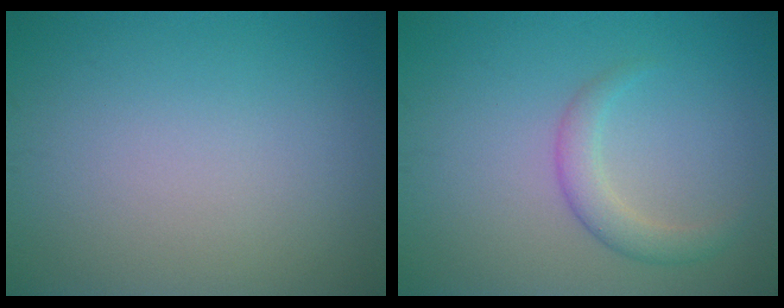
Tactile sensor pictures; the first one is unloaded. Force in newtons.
{"total": 2.3, "press": 2.3, "slide": 0.1}